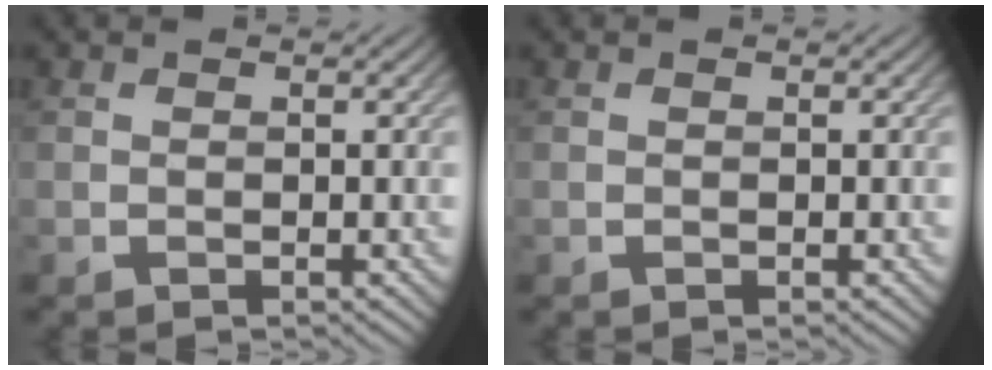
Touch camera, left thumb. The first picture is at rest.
{"total": 0.0}